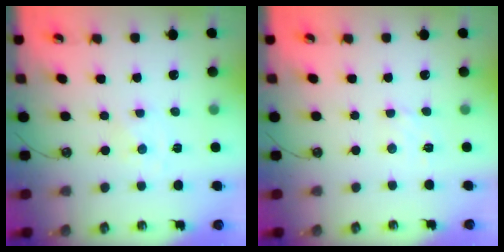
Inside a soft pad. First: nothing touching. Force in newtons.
{"total": 3.7, "press": 3.7, "slide": 0.5}